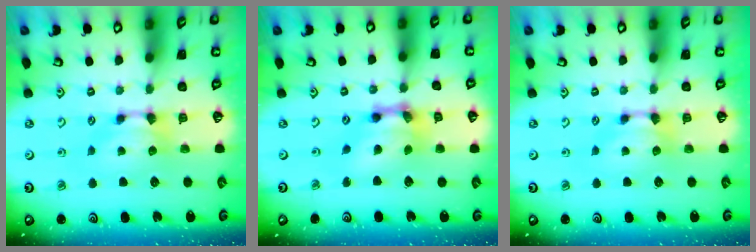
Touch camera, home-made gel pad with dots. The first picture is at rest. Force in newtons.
{"total": 6.7, "press": 6.0, "slide": 3.1}
{"total": 0.0}